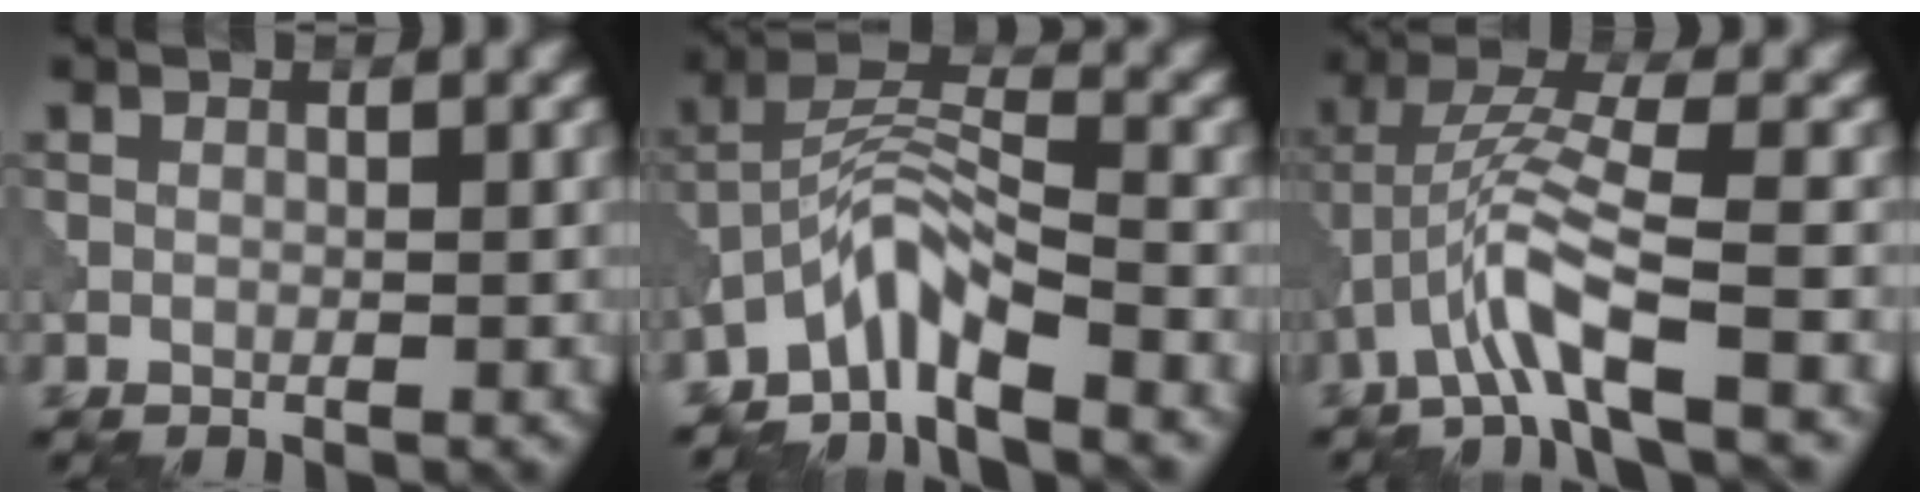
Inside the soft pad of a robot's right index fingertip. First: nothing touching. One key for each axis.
{"total": 5.2, "fx": -4.0, "fy": 1.0, "fz": 3.1, "tx": -0.053, "ty": 0.010, "tz": -0.086}
{"total": 5.5, "fx": -3.0, "fy": 0.8, "fz": 4.5, "tx": -0.100, "ty": 0.012, "tz": -0.063}